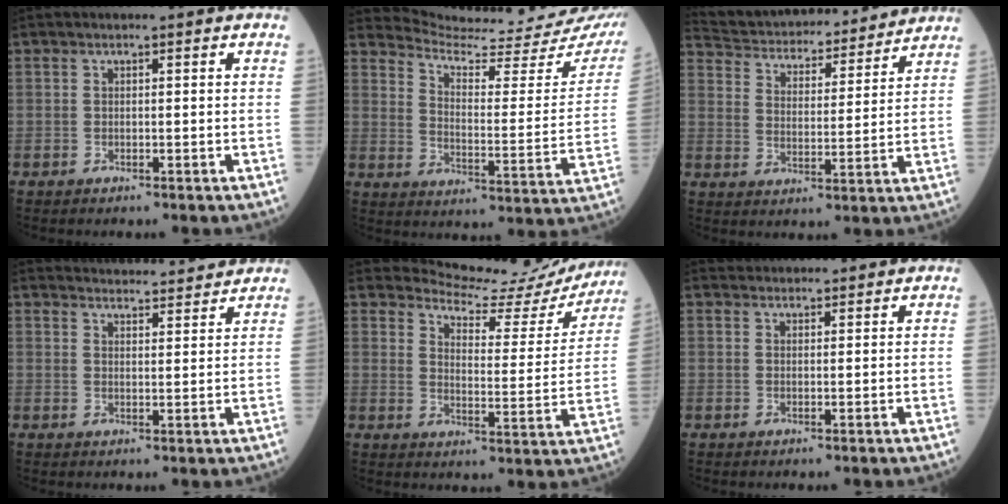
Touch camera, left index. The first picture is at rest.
{"total": 19.6, "force": [19.0, 0.3, 5.1], "torque": [-0.081, -0.106, 0.240]}
{"total": 18.6, "force": [17.4, 3.9, 5.4], "torque": [-0.090, 0.017, 0.250]}
{"total": 11.7, "force": [11.5, 1.3, 2.1], "torque": [-0.021, 0.012, 0.143]}
{"total": 16.2, "force": [16.0, 1.7, 1.9], "torque": [-0.022, -0.075, 0.185]}
{"total": 4.3, "force": [4.2, 0.8, 0.3], "torque": [-0.003, 0.029, 0.061]}